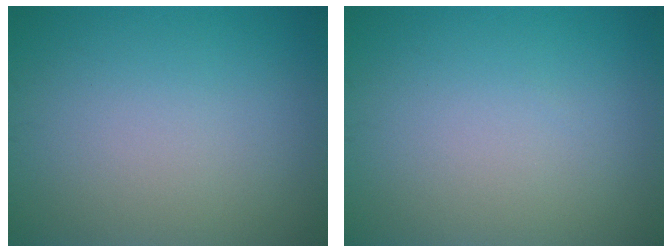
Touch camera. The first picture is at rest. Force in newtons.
{"total": 0.0}